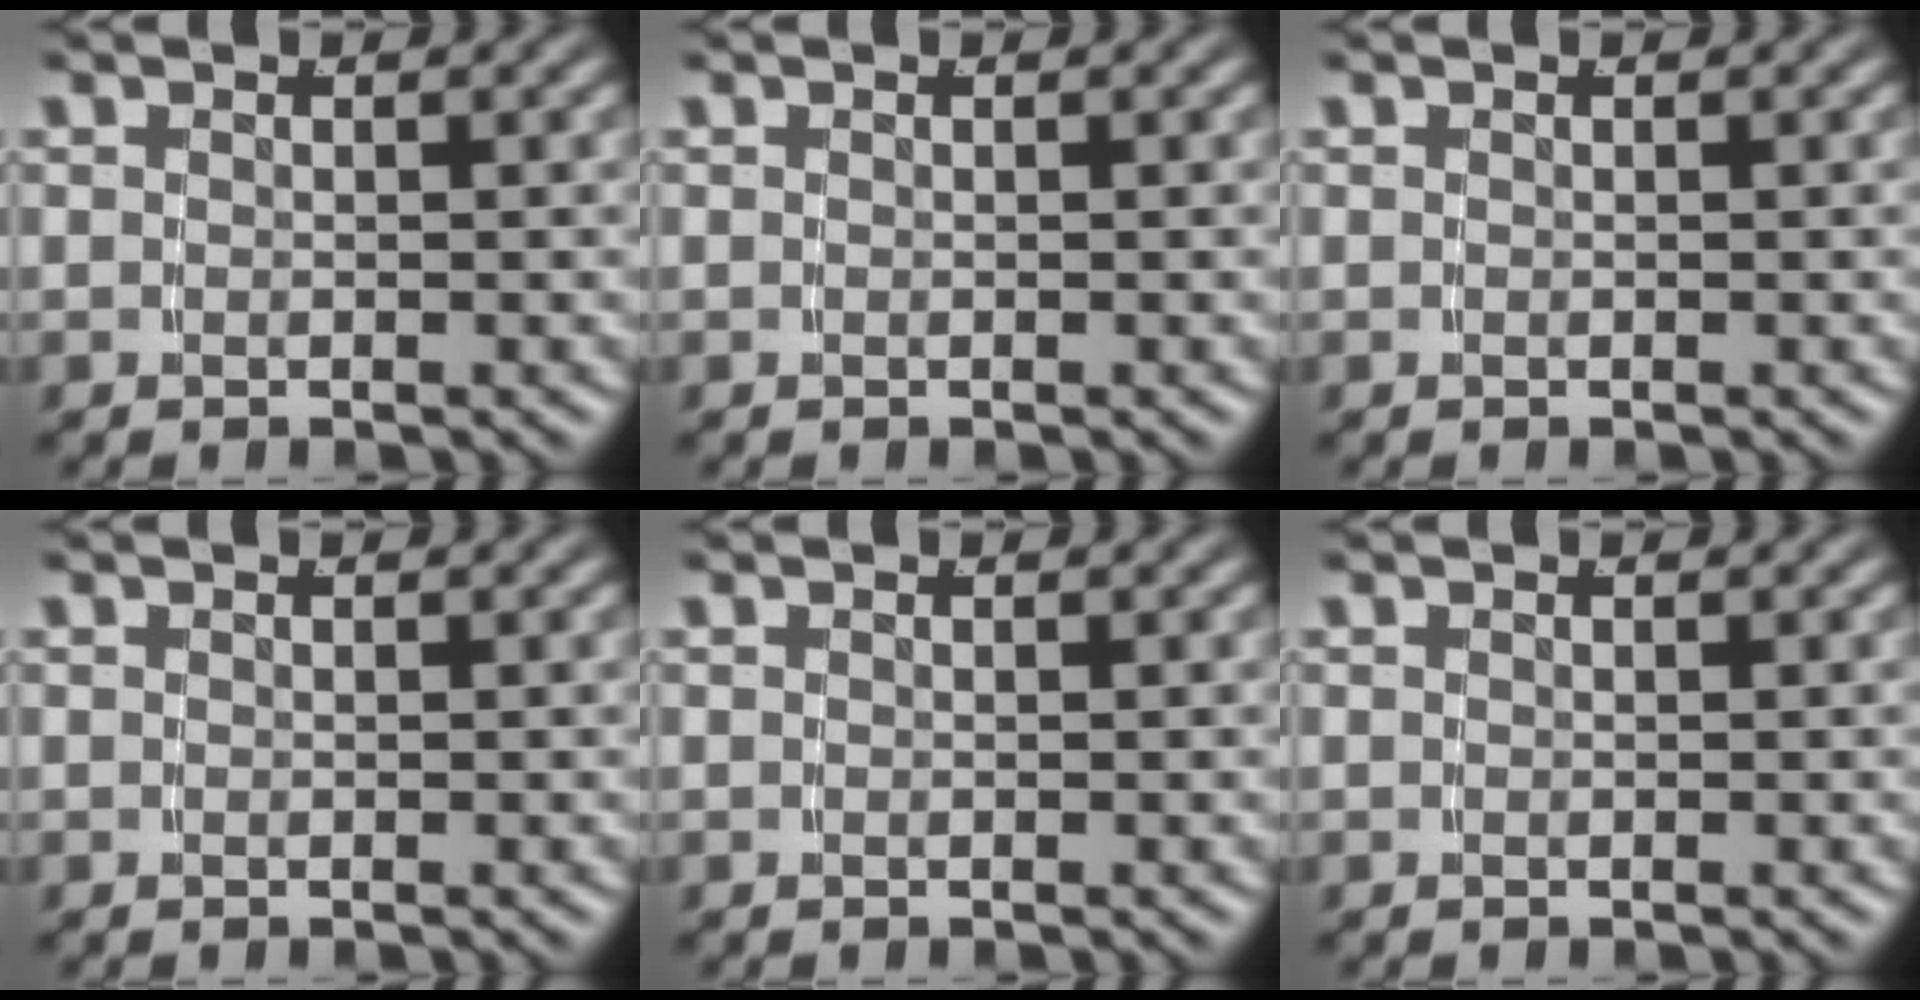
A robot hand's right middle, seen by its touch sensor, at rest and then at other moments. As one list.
[{"total": 0.0}, {"total": 0.0}, {"total": 0.0}, {"total": 0.0}, {"total": 0.0}]